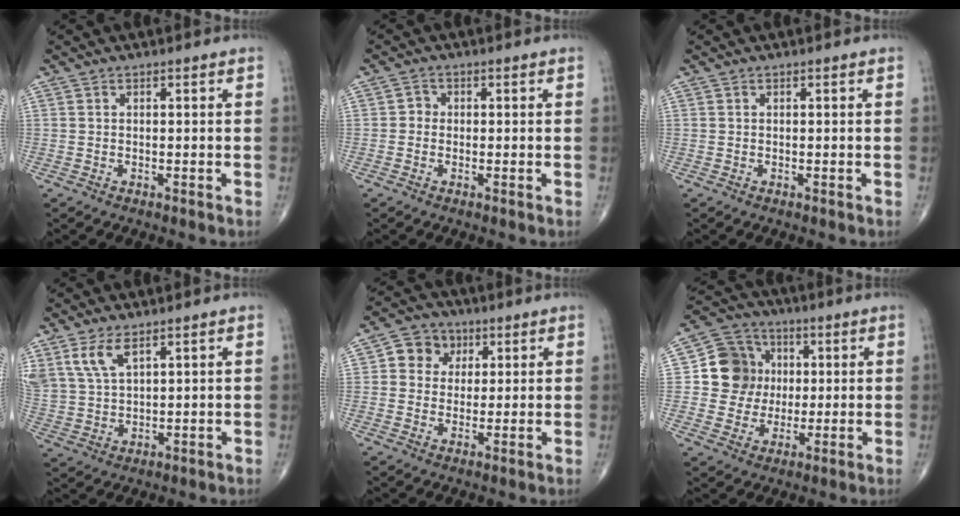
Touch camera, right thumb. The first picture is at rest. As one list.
[{"total": 1.5, "force": [-0.3, 1.3, 0.6], "torque": [0.002, 0.005, -0.010]}, {"total": 0.0}, {"total": 6.6, "force": [4.0, 2.8, 4.3], "torque": [-0.089, -0.013, 0.091]}, {"total": 6.6, "force": [2.0, 5.8, 2.4], "torque": [-0.001, 0.001, 0.028]}, {"total": 11.3, "force": [1.3, 10.5, 3.9], "torque": [-0.028, 0.008, 0.021]}]